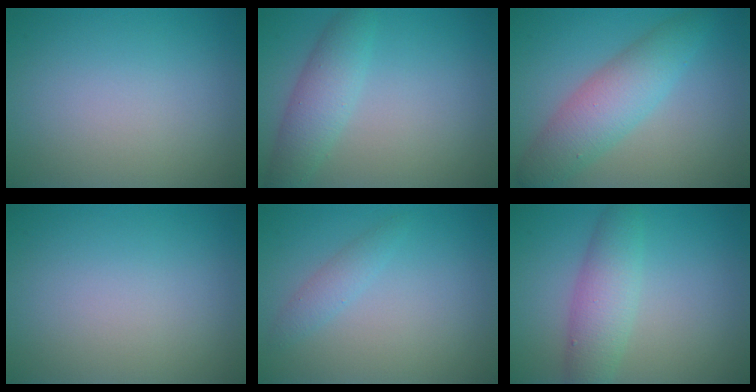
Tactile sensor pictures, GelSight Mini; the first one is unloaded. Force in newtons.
{"total": 3.5, "press": 3.5, "slide": 0.1}
{"total": 5.0, "press": 5.0, "slide": 0.1}
{"total": 0.0}
{"total": 1.5, "press": 1.5, "slide": 0.1}
{"total": 3.9, "press": 3.9, "slide": 0.0}